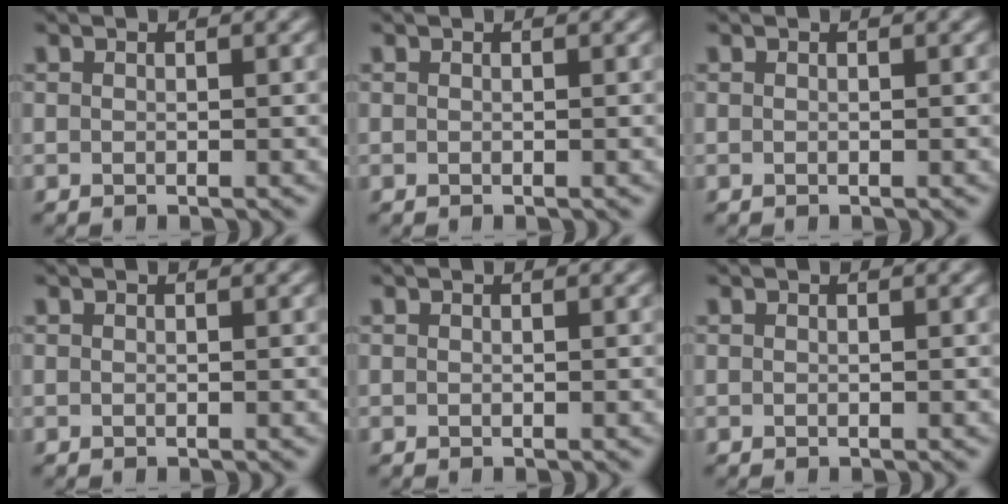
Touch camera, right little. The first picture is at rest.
{"total": 0.0}
{"total": 0.0}
{"total": 0.0}
{"total": 0.0}
{"total": 0.0}